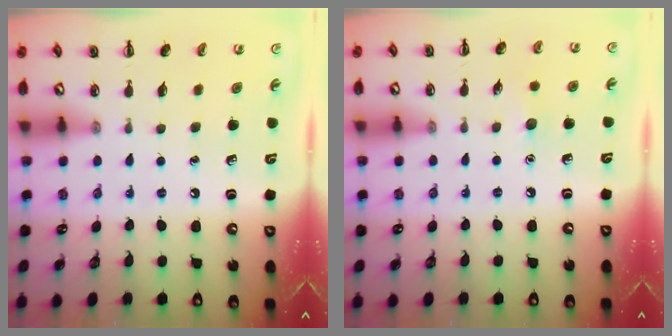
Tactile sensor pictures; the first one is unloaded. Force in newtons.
{"total": 4.8, "press": 4.6, "slide": 1.2}